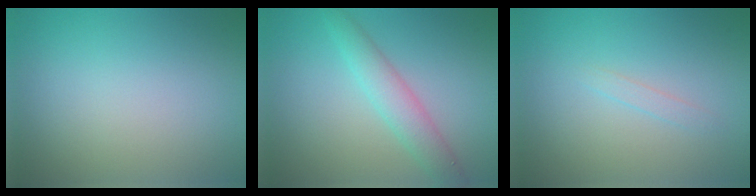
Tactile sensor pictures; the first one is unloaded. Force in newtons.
{"total": 3.4, "press": 3.4, "slide": 0.1}
{"total": 0.8, "press": 0.8, "slide": 0.1}